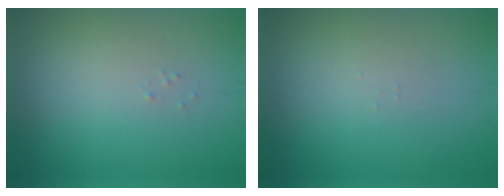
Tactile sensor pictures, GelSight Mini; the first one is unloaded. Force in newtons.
{"total": 0.0}